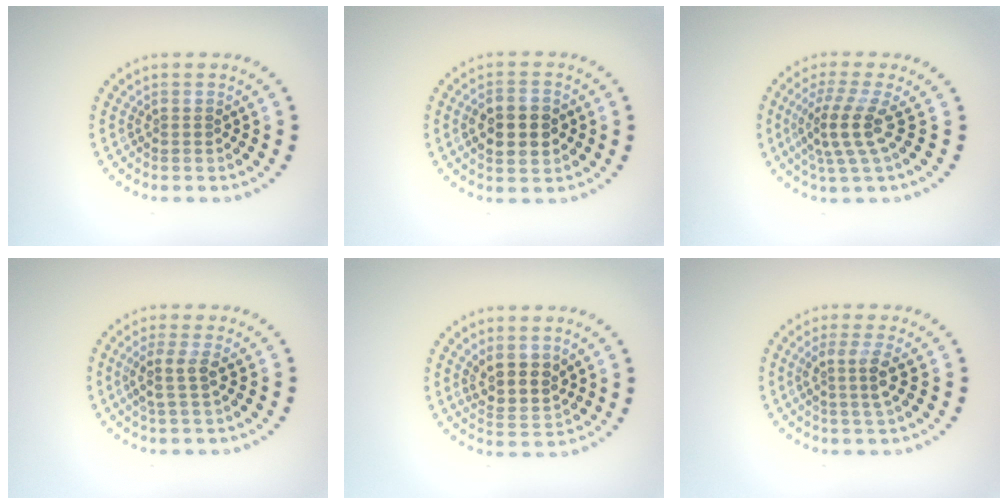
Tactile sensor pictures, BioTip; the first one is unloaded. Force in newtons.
{"total": 4.6, "press": 4.6, "slide": 0.2}
{"total": 3.6, "press": 2.6, "slide": 2.5}
{"total": 2.3, "press": 1.8, "slide": 1.5}
{"total": 3.3, "press": 3.0, "slide": 1.5}
{"total": 2.4, "press": 1.9, "slide": 1.6}